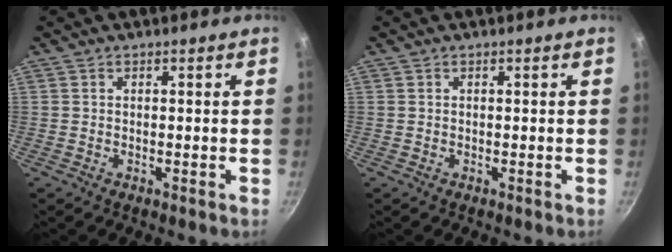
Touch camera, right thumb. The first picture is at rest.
{"total": 0.0}